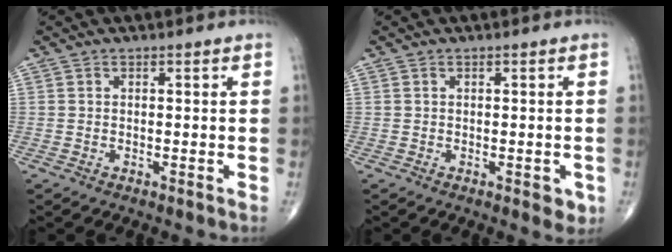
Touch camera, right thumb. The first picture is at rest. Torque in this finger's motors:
{"motor_torque": [-0.02, 0.84, -0.06, -0.01, 0.07]}